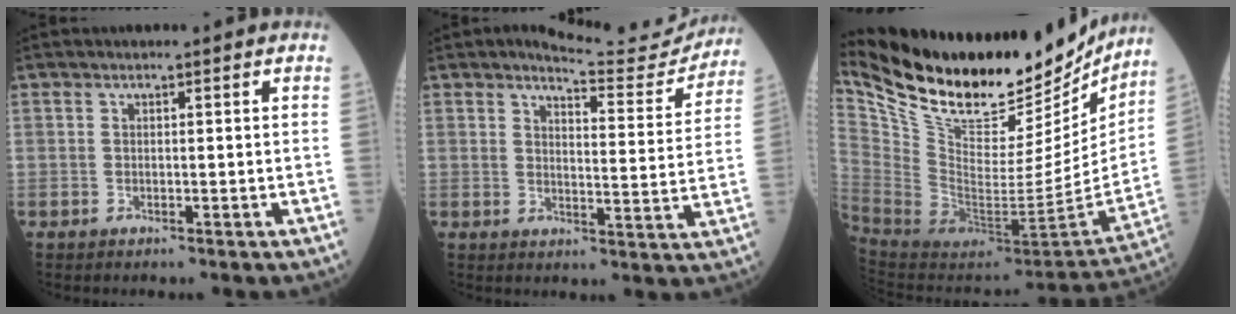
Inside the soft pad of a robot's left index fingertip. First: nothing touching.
{"total": 10.3, "force": [10.2, 1.4, 1.0], "torque": [-0.009, -0.030, 0.117]}
{"total": 32.1, "force": [26.8, 10.0, 14.5], "torque": [-0.273, -0.037, 0.410]}